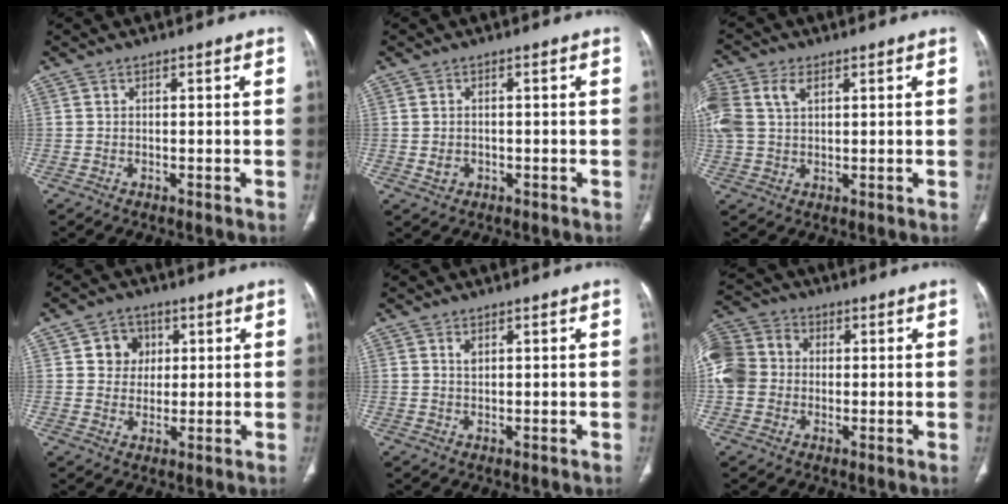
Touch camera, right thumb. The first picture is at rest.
{"total": 2.0, "force": [-0.4, 1.6, 1.0], "torque": [-0.018, 0.005, -0.001]}
{"total": 12.3, "force": [4.4, 8.3, 8.0], "torque": [-0.222, 0.017, 0.088]}
{"total": 5.9, "force": [1.7, 5.3, 2.0], "torque": [0.001, 0.000, 0.025]}
{"total": 1.3, "force": [0.7, 0.7, 0.8], "torque": [-0.010, -0.003, 0.014]}
{"total": 12.4, "force": [0.6, 10.5, 6.5], "torque": [-0.140, 0.030, 0.005]}